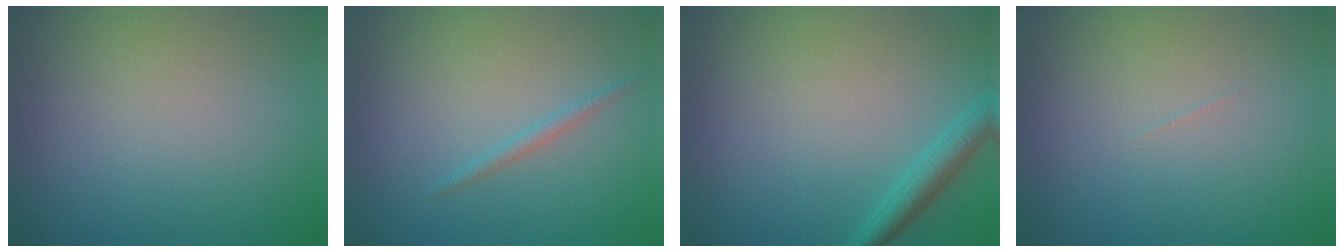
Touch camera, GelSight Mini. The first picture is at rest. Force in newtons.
{"total": 1.0, "press": 1.0, "slide": 0.0}
{"total": 2.3, "press": 2.3, "slide": 0.2}
{"total": 0.0}